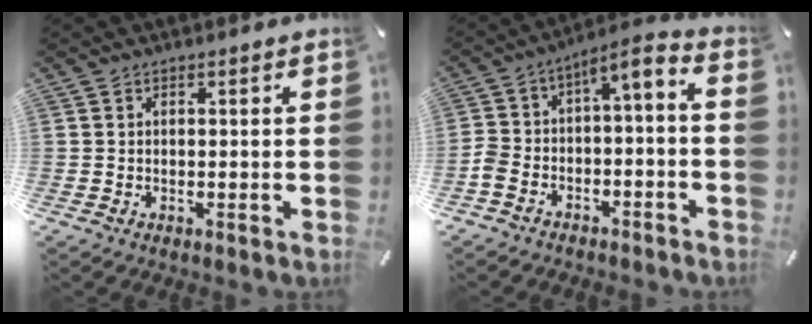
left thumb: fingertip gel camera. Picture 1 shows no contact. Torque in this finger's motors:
{"motor_torque": [0.02, 1.24, 0.32, 0.27, 0.13]}